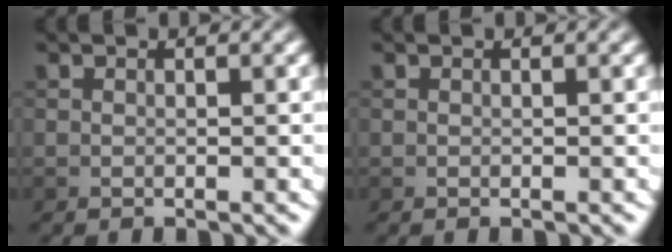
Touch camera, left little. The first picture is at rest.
{"total": 0.0}